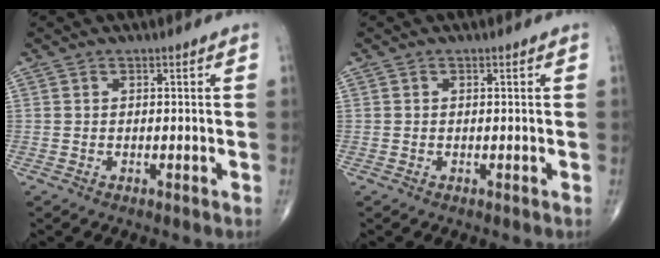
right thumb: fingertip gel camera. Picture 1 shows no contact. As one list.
[{"total": 0.0}]